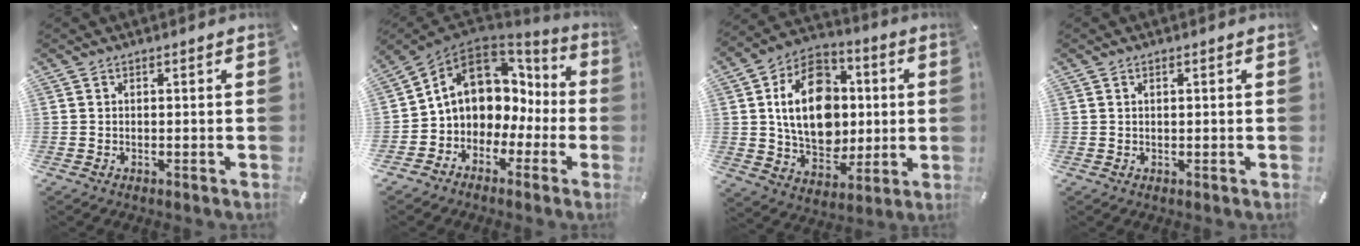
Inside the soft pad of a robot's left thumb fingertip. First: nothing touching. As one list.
[{"total": 10.5, "force": [2.6, 9.0, 4.7], "torque": [-0.105, -0.016, 0.054]}, {"total": 18.7, "force": [1.6, 14.5, 11.6], "torque": [-0.198, 0.007, 0.034]}, {"total": 0.7, "force": [0.2, 0.3, 0.5], "torque": [-0.010, 0.002, 0.004]}]